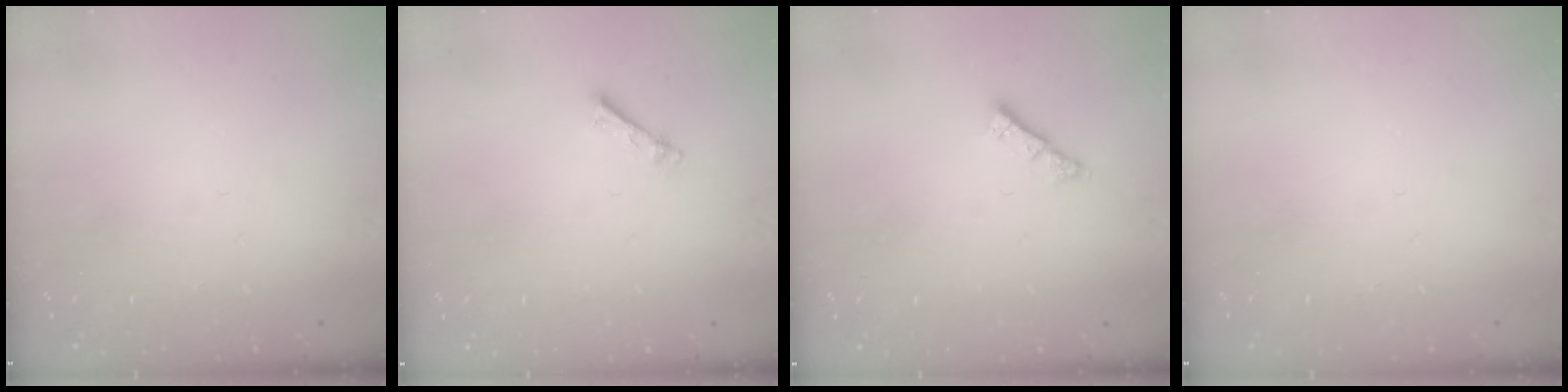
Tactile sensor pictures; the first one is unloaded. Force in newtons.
{"total": 3.3, "press": 3.3, "slide": 0.1}
{"total": 1.2, "press": 1.2, "slide": 0.3}
{"total": 0.0}